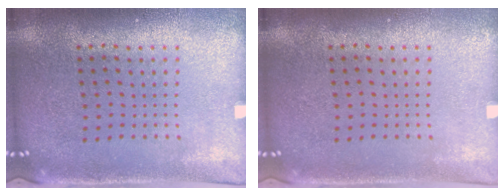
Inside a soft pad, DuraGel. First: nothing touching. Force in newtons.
{"total": 0.0}